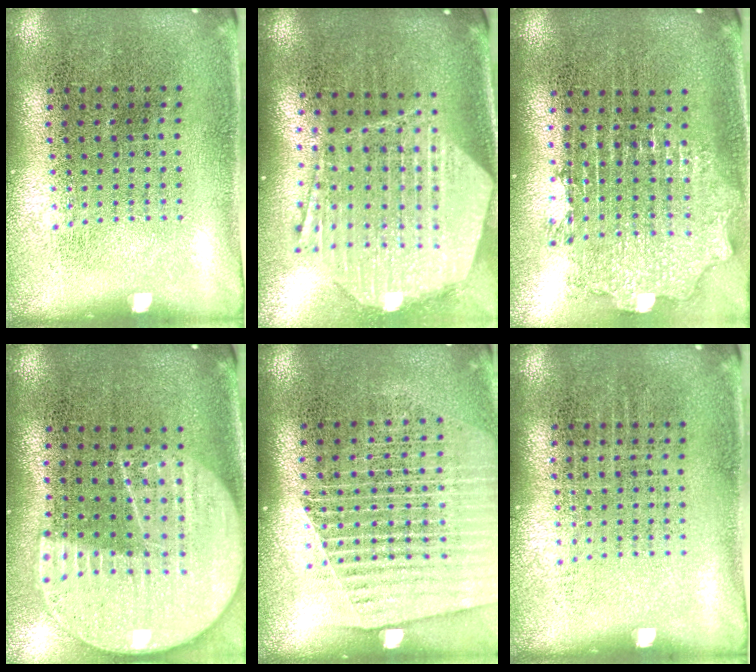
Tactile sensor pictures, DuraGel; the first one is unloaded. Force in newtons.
{"total": 2.7, "press": 2.1, "slide": 1.7}
{"total": 2.0, "press": 1.5, "slide": 1.3}
{"total": 2.3, "press": 2.0, "slide": 1.1}
{"total": 1.7, "press": 1.6, "slide": 0.6}
{"total": 0.0}